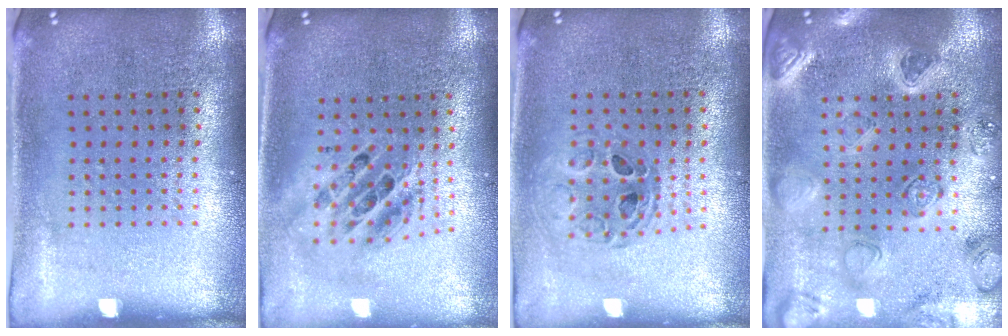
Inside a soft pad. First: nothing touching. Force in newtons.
{"total": 1.8, "press": 1.5, "slide": 1.1}
{"total": 0.8, "press": 0.8, "slide": 0.1}
{"total": 2.3, "press": 2.3, "slide": 0.3}